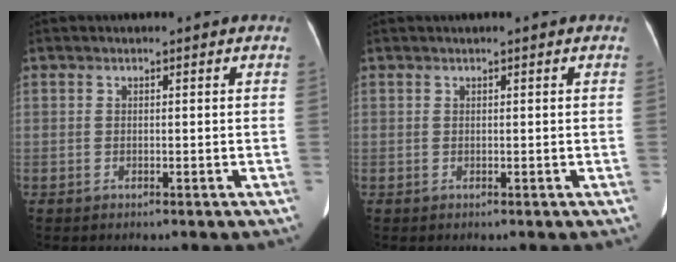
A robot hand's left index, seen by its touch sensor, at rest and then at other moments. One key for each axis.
{"total": 0.6, "fx": 0.5, "fy": -0.1, "fz": 0.4, "tx": -0.008, "ty": 0.010, "tz": 0.013}